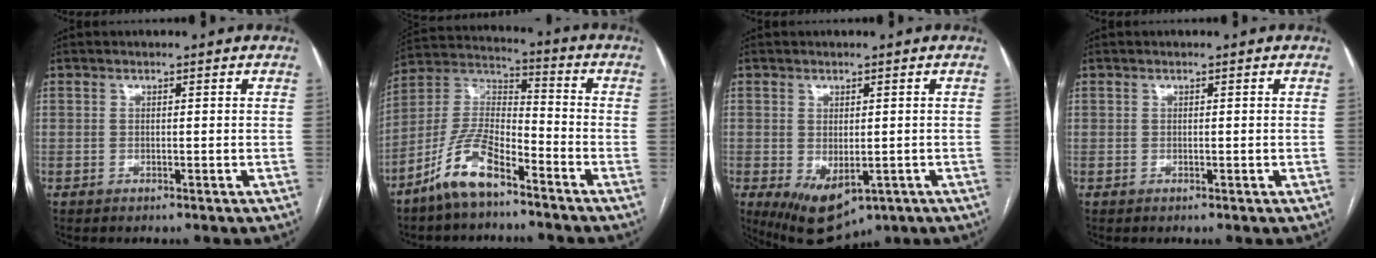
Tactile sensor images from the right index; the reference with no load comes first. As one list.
[{"total": 11.0, "force": [-7.6, 3.4, 7.3], "torque": [-0.160, 0.008, -0.148]}, {"total": 9.0, "force": [-3.8, 4.9, 6.6], "torque": [-0.105, -0.021, -0.042]}, {"total": 0.0}]